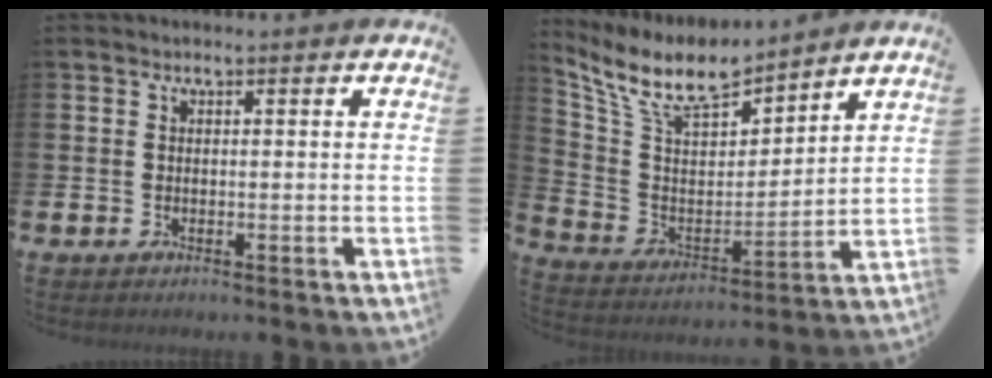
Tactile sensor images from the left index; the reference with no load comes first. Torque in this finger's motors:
{"motor_torque": [0.29, -0.58, 0.64, 0.21]}